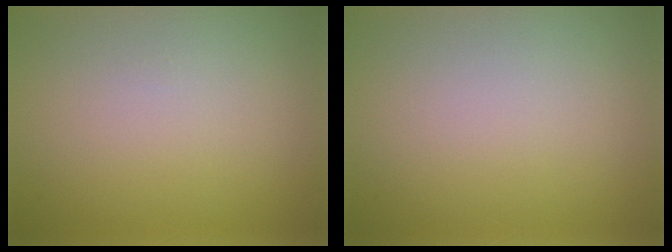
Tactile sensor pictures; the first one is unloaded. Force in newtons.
{"total": 0.0}